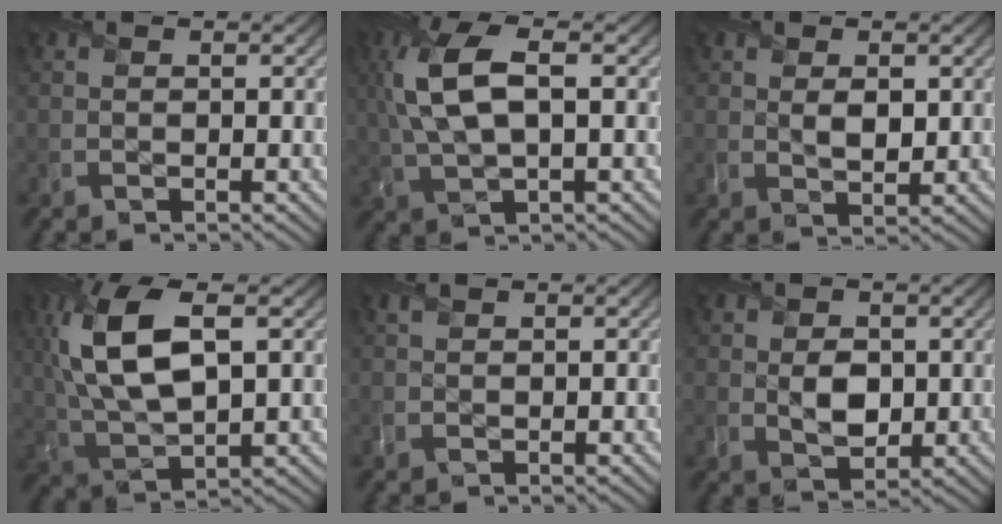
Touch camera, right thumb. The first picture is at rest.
{"total": 9.5, "force": [1.6, 4.0, 8.5], "torque": [-0.204, 0.009, 0.025]}
{"total": 2.1, "force": [0.5, 1.3, 1.6], "torque": [-0.033, -0.009, 0.013]}
{"total": 13.2, "force": [3.1, 5.9, 11.4], "torque": [-0.268, 0.011, 0.062]}
{"total": 0.5, "force": [0.4, 0.2, 0.2], "torque": [-0.008, 0.000, 0.009]}
{"total": 3.7, "force": [0.1, 2.8, 2.4], "torque": [-0.047, -0.008, 0.006]}